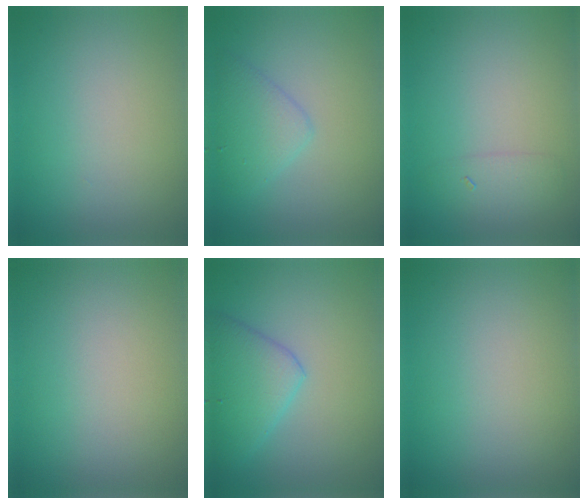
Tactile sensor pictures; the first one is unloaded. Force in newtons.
{"total": 2.6, "press": 2.6, "slide": 0.1}
{"total": 1.6, "press": 1.6, "slide": 0.1}
{"total": 0.0}
{"total": 3.9, "press": 3.9, "slide": 0.2}
{"total": 0.0}